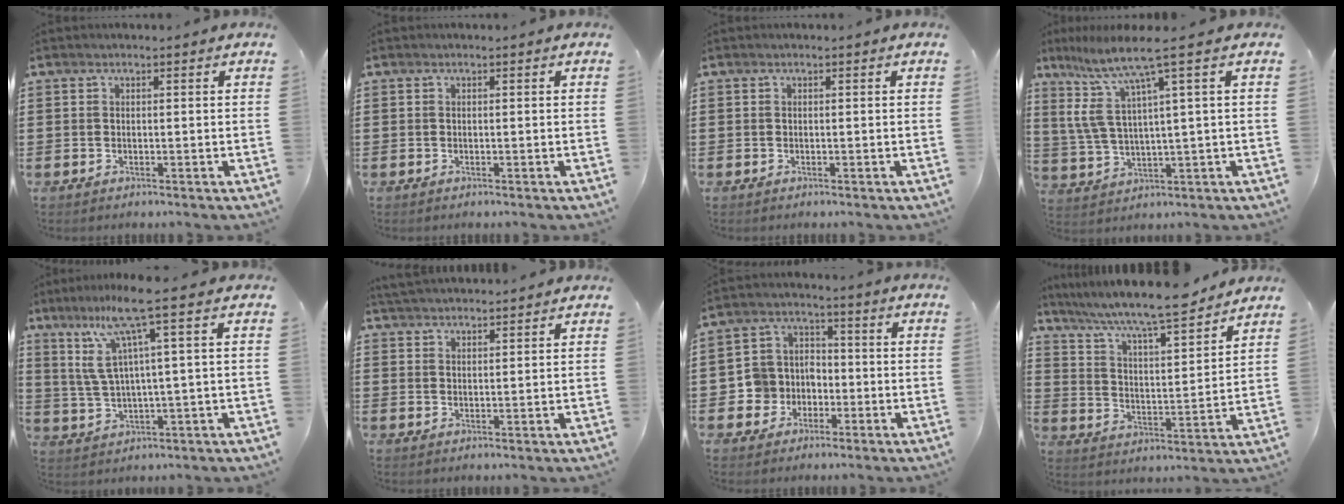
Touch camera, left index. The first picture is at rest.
{"total": 0.0}
{"total": 0.0}
{"total": 8.4, "force": [4.2, 0.5, 7.2], "torque": [-0.181, -0.031, 0.059]}
{"total": 9.4, "force": [4.8, 0.2, 8.1], "torque": [-0.190, -0.019, 0.073]}
{"total": 2.8, "force": [2.8, -0.1, 0.0], "torque": [-0.010, -0.004, 0.053]}
{"total": 6.1, "force": [-2.2, 5.6, 1.2], "torque": [-0.061, 0.009, -0.049]}
{"total": 8.1, "force": [7.2, 0.3, 3.8], "torque": [-0.102, -0.045, 0.116]}